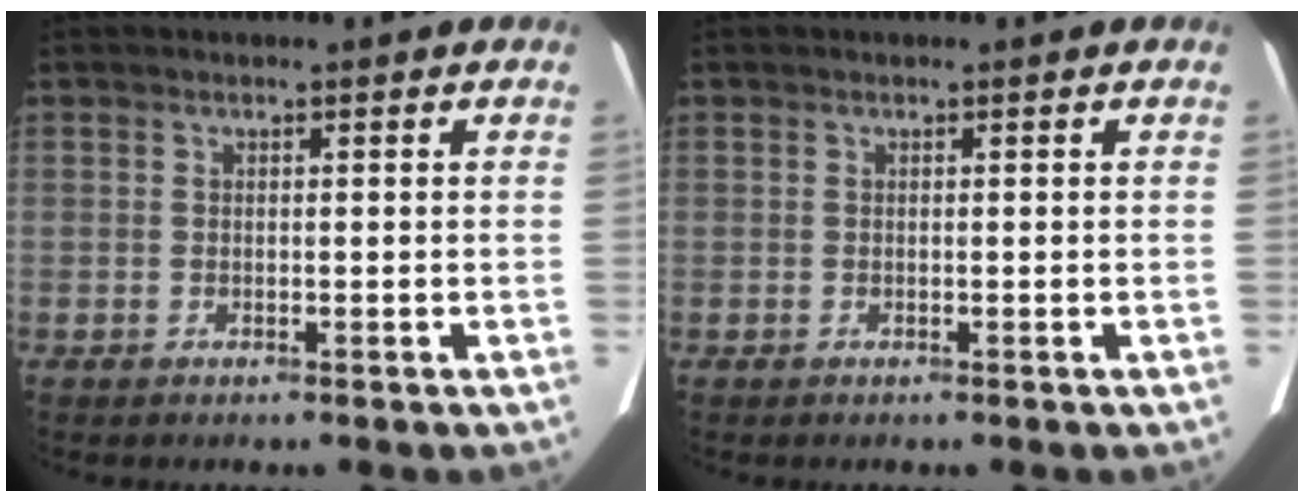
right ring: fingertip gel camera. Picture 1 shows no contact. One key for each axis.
{"total": 0.0}